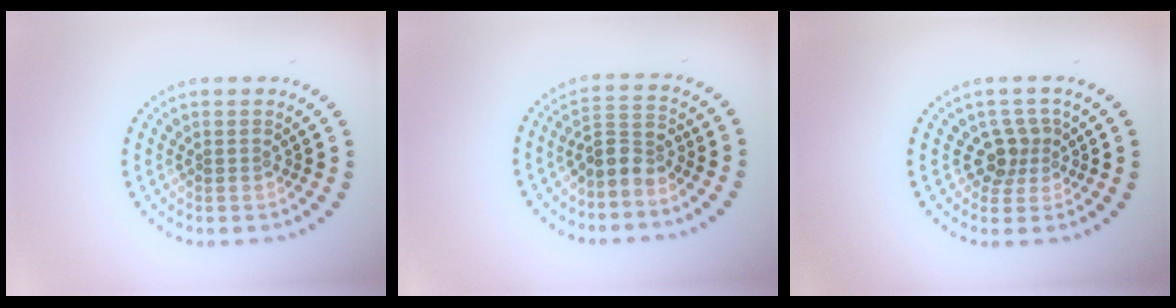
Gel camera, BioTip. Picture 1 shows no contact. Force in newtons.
{"total": 2.5, "press": 2.0, "slide": 1.5}
{"total": 2.3, "press": 1.8, "slide": 1.5}